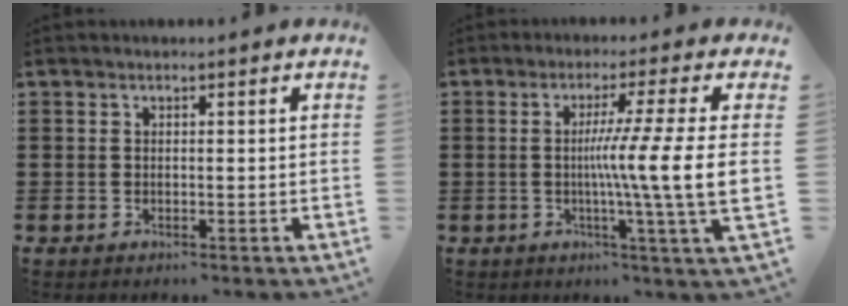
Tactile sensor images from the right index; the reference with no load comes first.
{"total": 10.3, "force": [-0.3, -1.5, 10.2], "torque": [-0.184, -0.015, -0.014]}